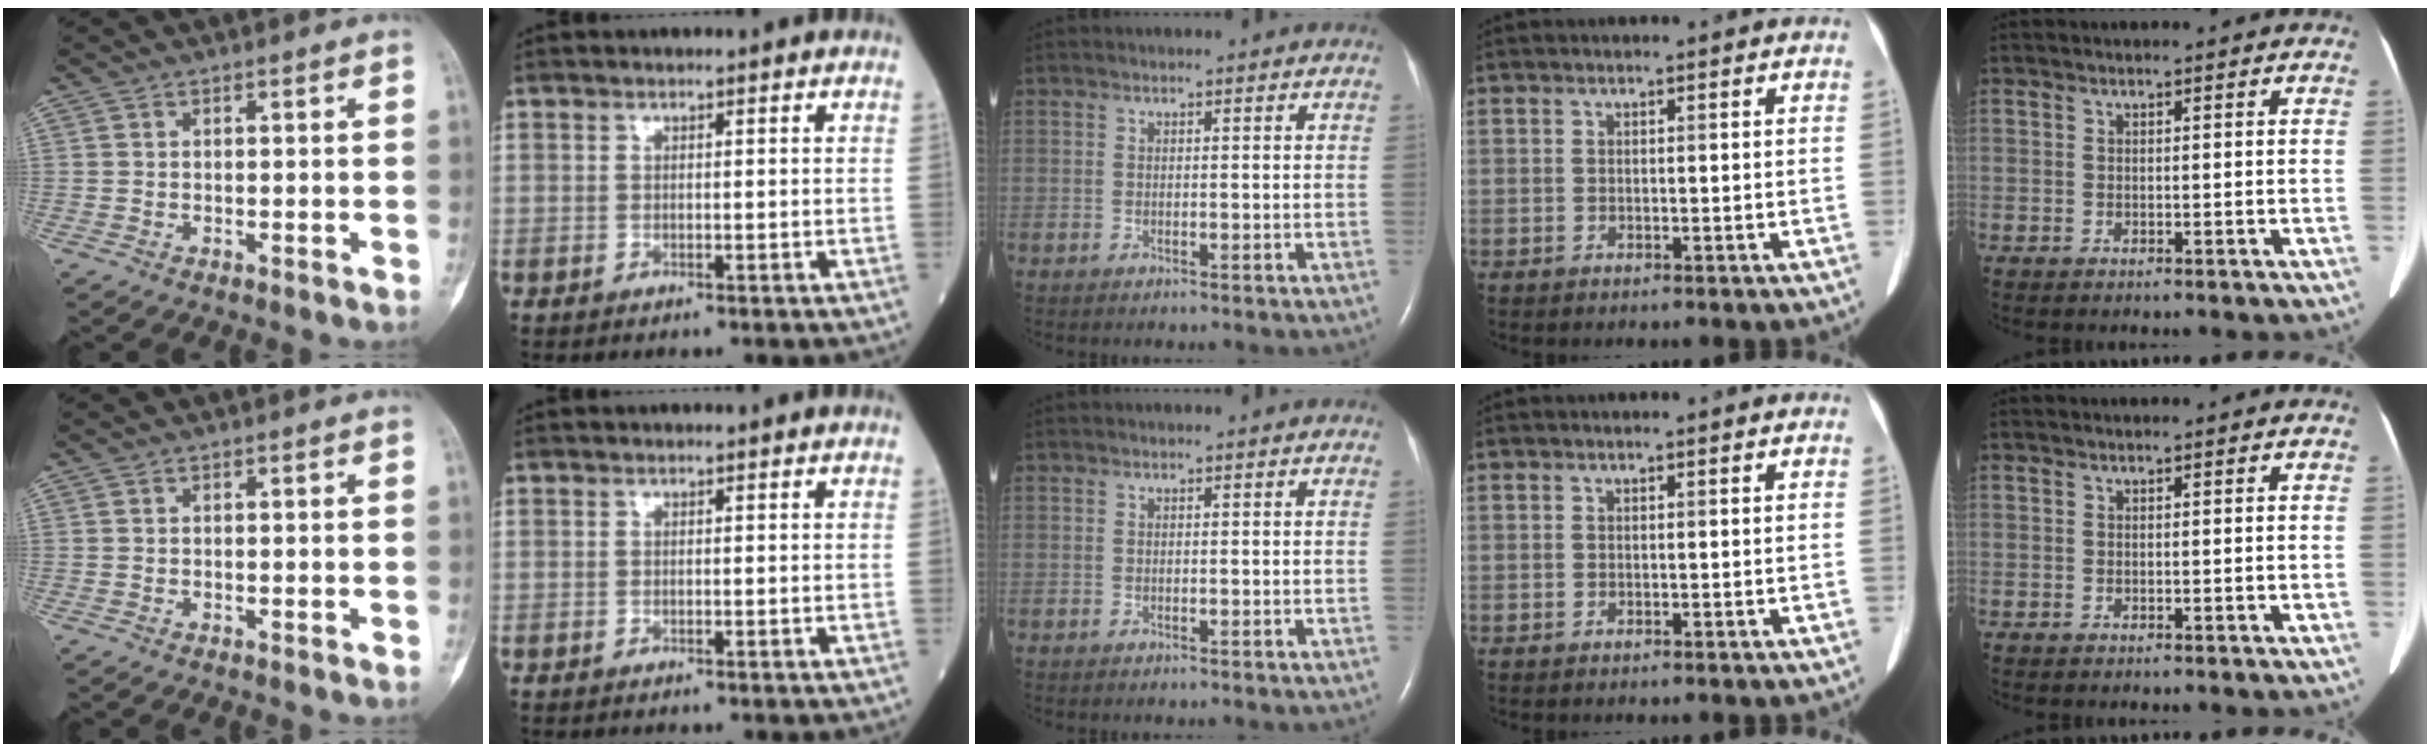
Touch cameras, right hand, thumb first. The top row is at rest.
{}